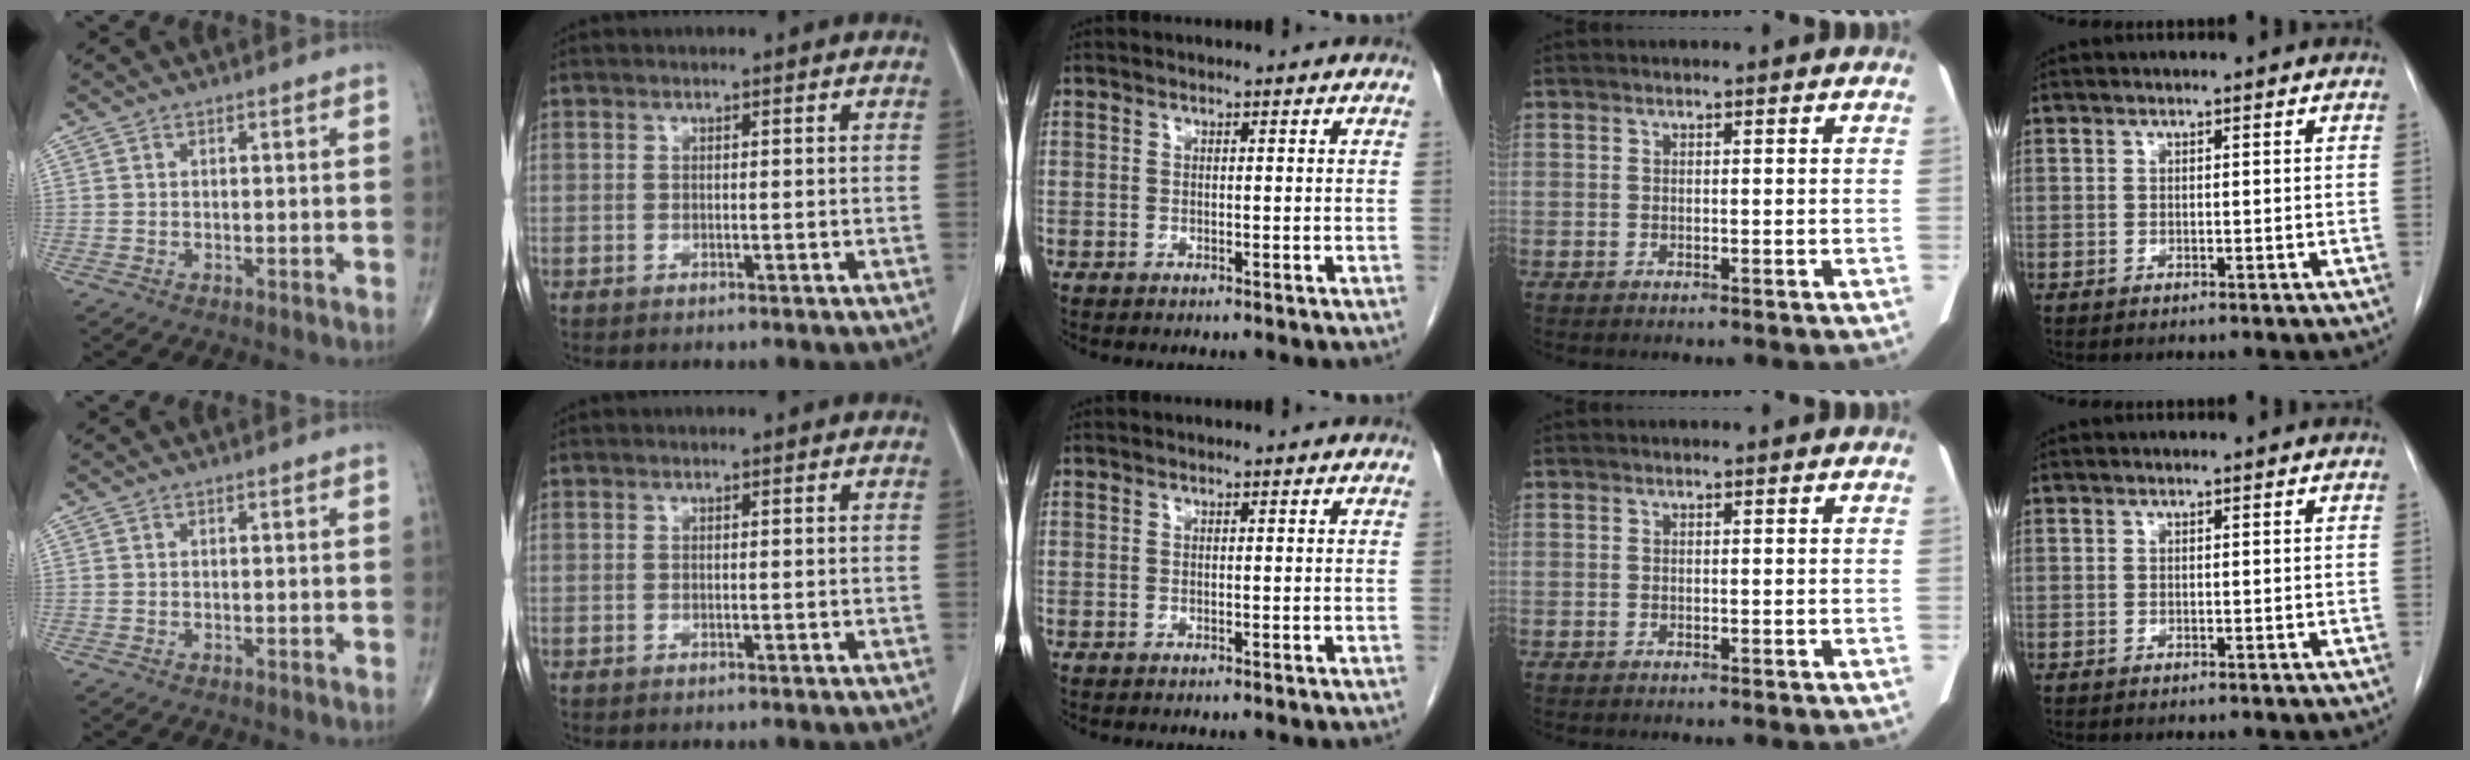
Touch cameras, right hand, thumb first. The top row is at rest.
{}